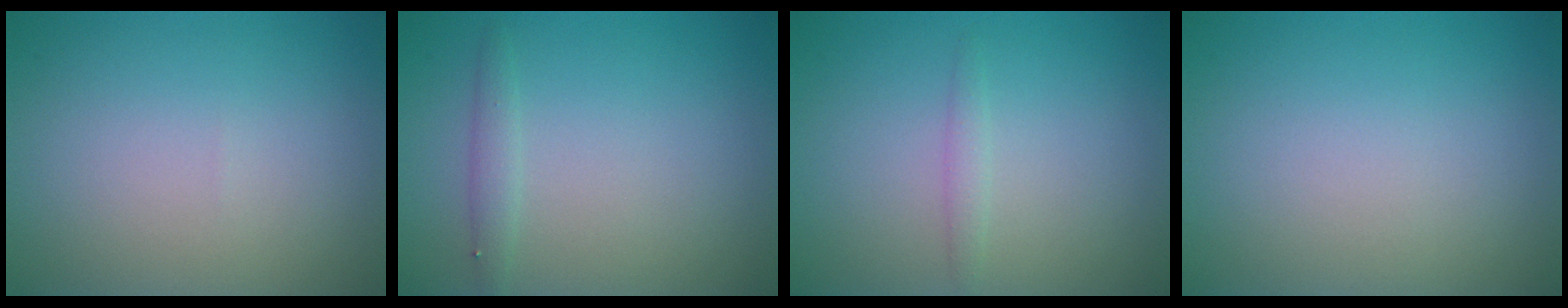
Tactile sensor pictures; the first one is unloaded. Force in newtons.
{"total": 0.7, "press": 0.7, "slide": 0.1}
{"total": 1.0, "press": 0.9, "slide": 0.2}
{"total": 0.0}